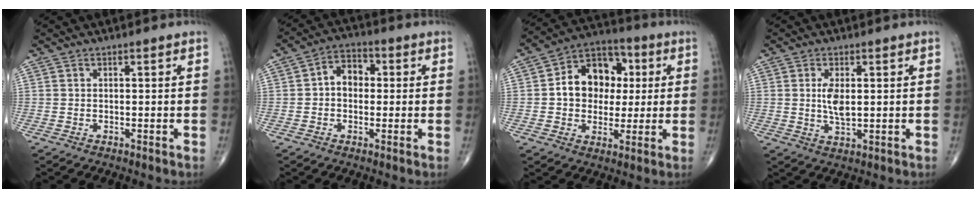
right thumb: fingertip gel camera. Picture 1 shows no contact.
{"total": 6.4, "force": [0.3, 4.7, 4.3], "torque": [-0.050, 0.019, -0.006]}
{"total": 13.8, "force": [1.6, 10.6, 8.6], "torque": [-0.089, 0.018, 0.019]}
{"total": 4.7, "force": [0.7, 2.1, 4.2], "torque": [-0.082, -0.011, 0.014]}